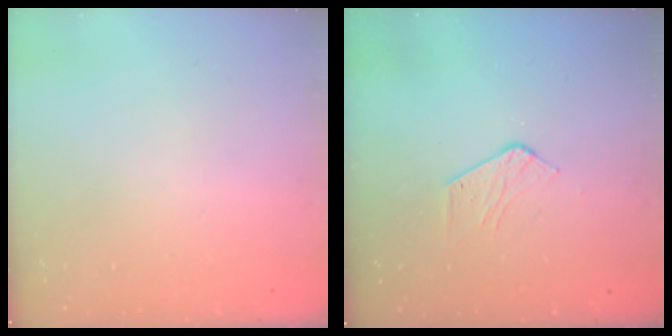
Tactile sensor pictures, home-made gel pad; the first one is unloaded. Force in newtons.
{"total": 3.6, "press": 3.5, "slide": 0.2}